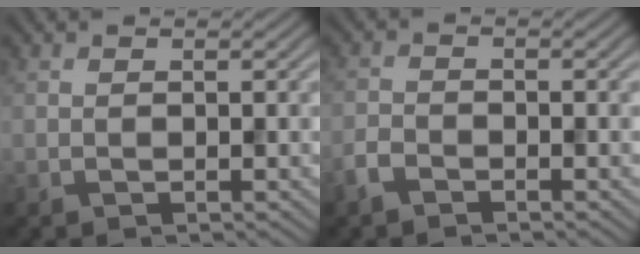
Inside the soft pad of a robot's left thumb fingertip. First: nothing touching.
{"total": 2.1, "force": [-1.7, 0.9, 0.9], "torque": [-0.020, -0.001, -0.042]}